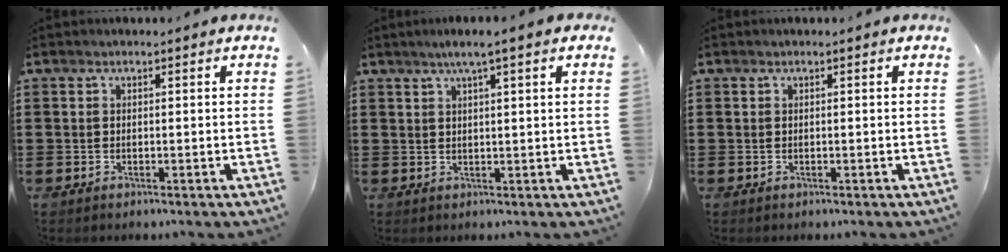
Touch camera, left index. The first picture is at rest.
{"total": 3.1, "force": [1.8, -0.1, 2.5], "torque": [-0.053, 0.002, 0.031]}
{"total": 0.0}